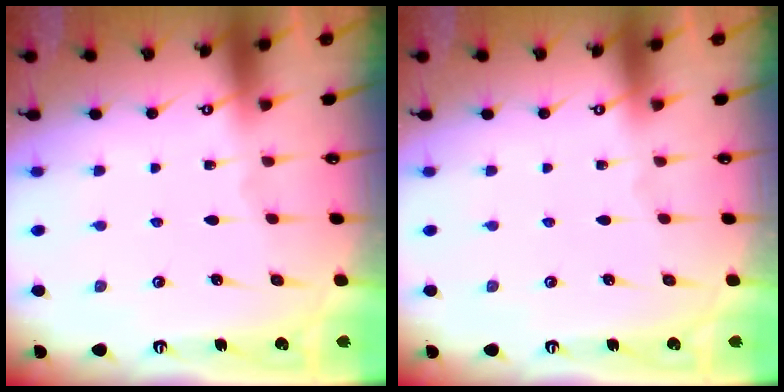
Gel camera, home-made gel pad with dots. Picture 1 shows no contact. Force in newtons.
{"total": 0.0}